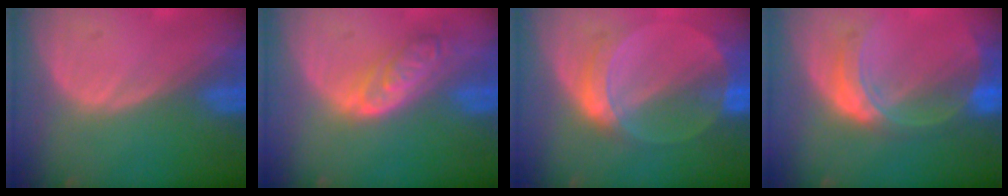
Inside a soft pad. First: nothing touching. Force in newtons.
{"total": 6.2, "press": 5.6, "slide": 2.7}
{"total": 6.2, "press": 5.7, "slide": 2.5}
{"total": 7.5, "press": 6.6, "slide": 3.7}